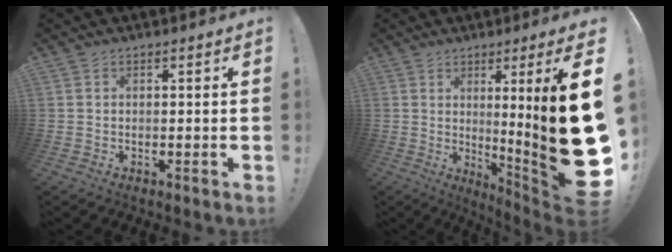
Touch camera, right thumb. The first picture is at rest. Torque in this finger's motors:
{"motor_torque": [-0.60, 2.47, 1.71, 1.06, 0.19]}